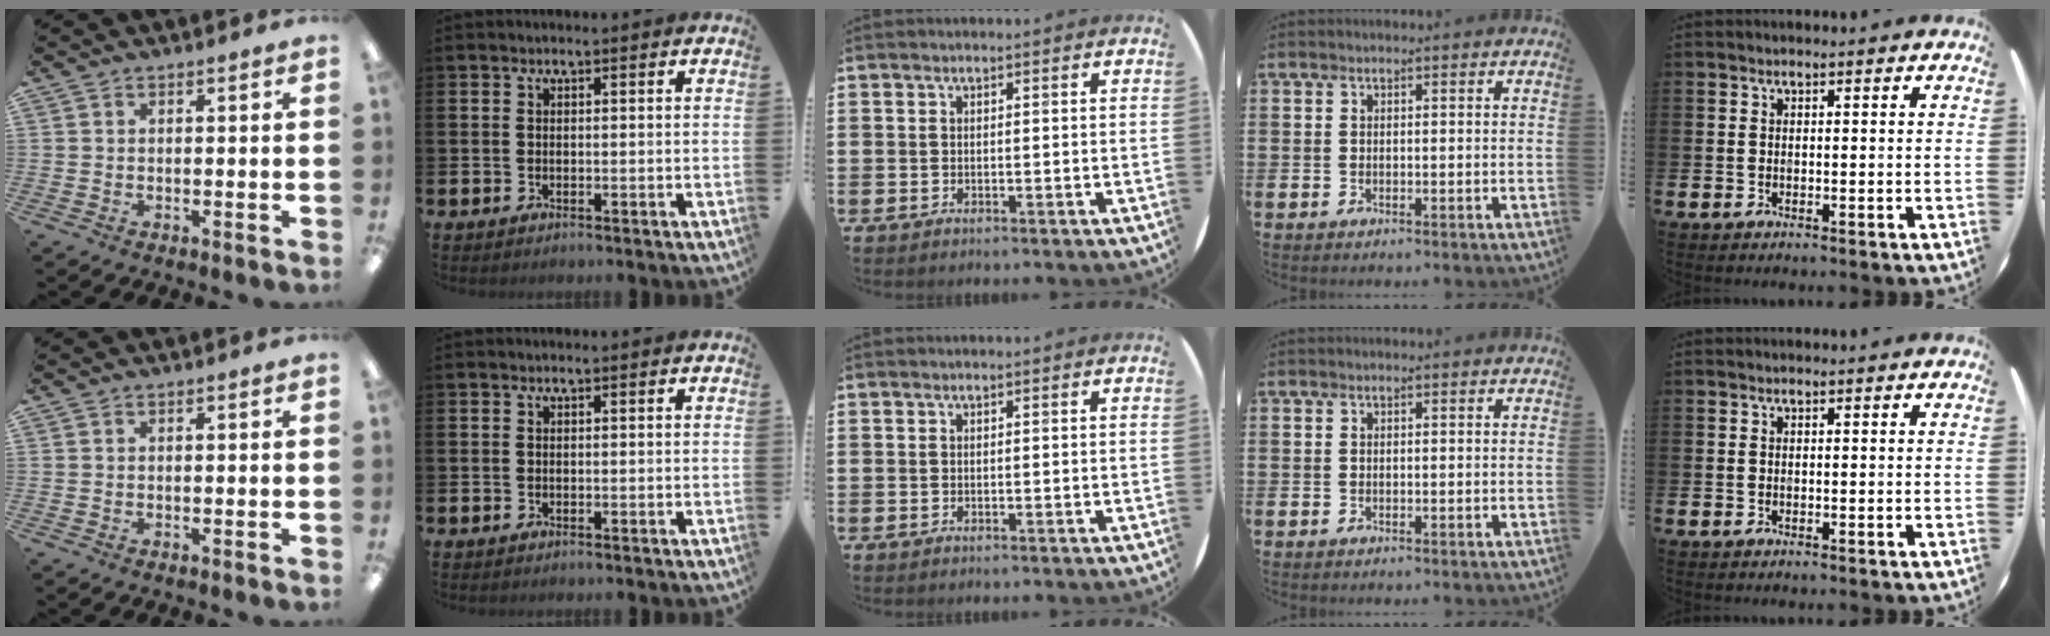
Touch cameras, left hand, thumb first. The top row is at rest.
{}